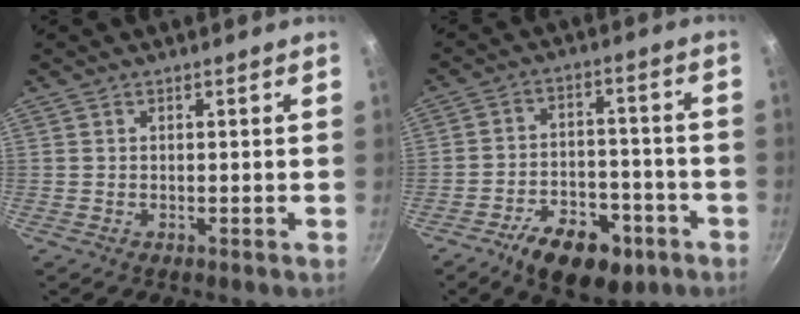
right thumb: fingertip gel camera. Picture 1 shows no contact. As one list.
[{"total": 14.5, "force": [-7.9, 8.0, 9.1], "torque": [-0.106, 0.045, -0.115]}]